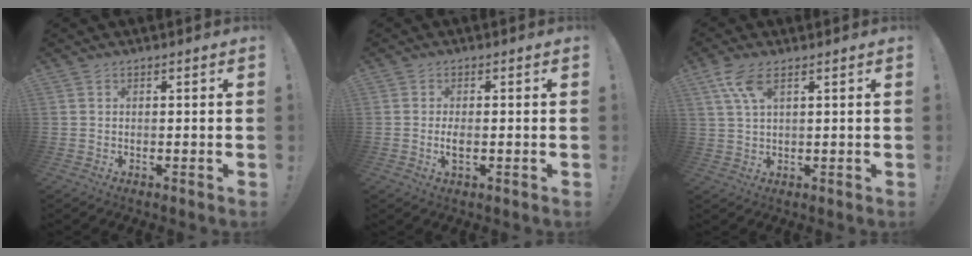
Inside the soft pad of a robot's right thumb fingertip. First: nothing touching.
{"total": 2.6, "force": [-0.6, 0.9, 2.3], "torque": [-0.054, -0.002, -0.016]}
{"total": 6.3, "force": [3.4, 2.2, 4.9], "torque": [-0.096, -0.006, 0.062]}